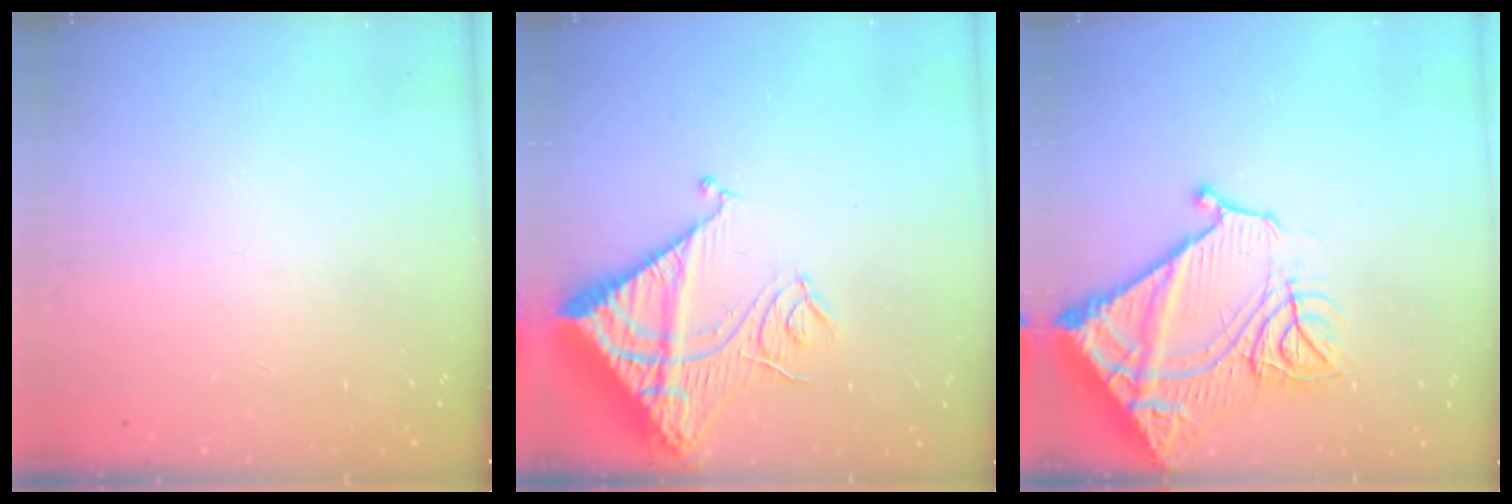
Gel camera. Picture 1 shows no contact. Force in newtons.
{"total": 15.6, "press": 15.4, "slide": 1.8}
{"total": 22.0, "press": 21.8, "slide": 2.5}